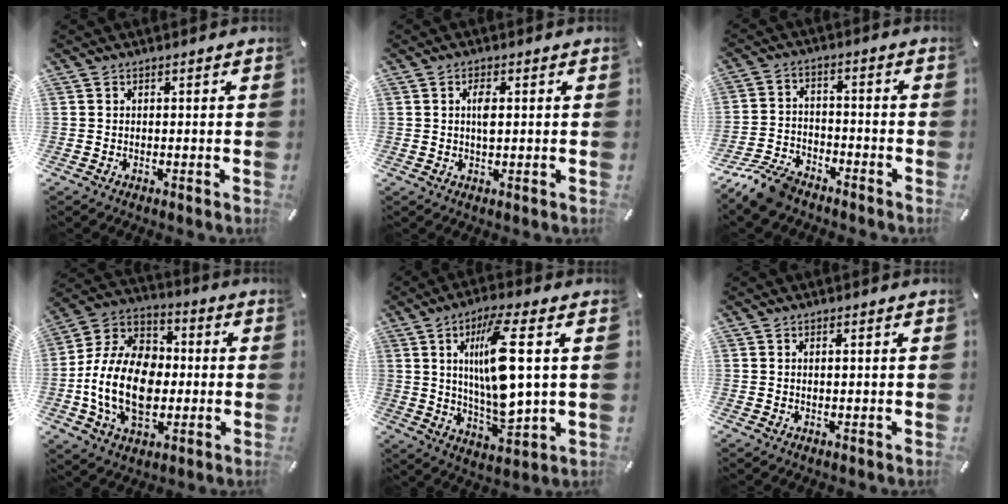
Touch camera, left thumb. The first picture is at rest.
{"total": 3.2, "force": [0.5, 1.3, 2.9], "torque": [-0.051, 0.002, 0.005]}
{"total": 9.4, "force": [-7.8, 3.6, 3.8], "torque": [-0.080, 0.037, -0.150]}
{"total": 18.4, "force": [-3.3, 13.3, 12.4], "torque": [-0.279, 0.018, -0.063]}
{"total": 15.9, "force": [3.8, 4.9, 14.6], "torque": [-0.280, -0.015, 0.054]}
{"total": 1.1, "force": [0.3, 0.3, 1.1], "torque": [-0.020, 0.001, 0.004]}